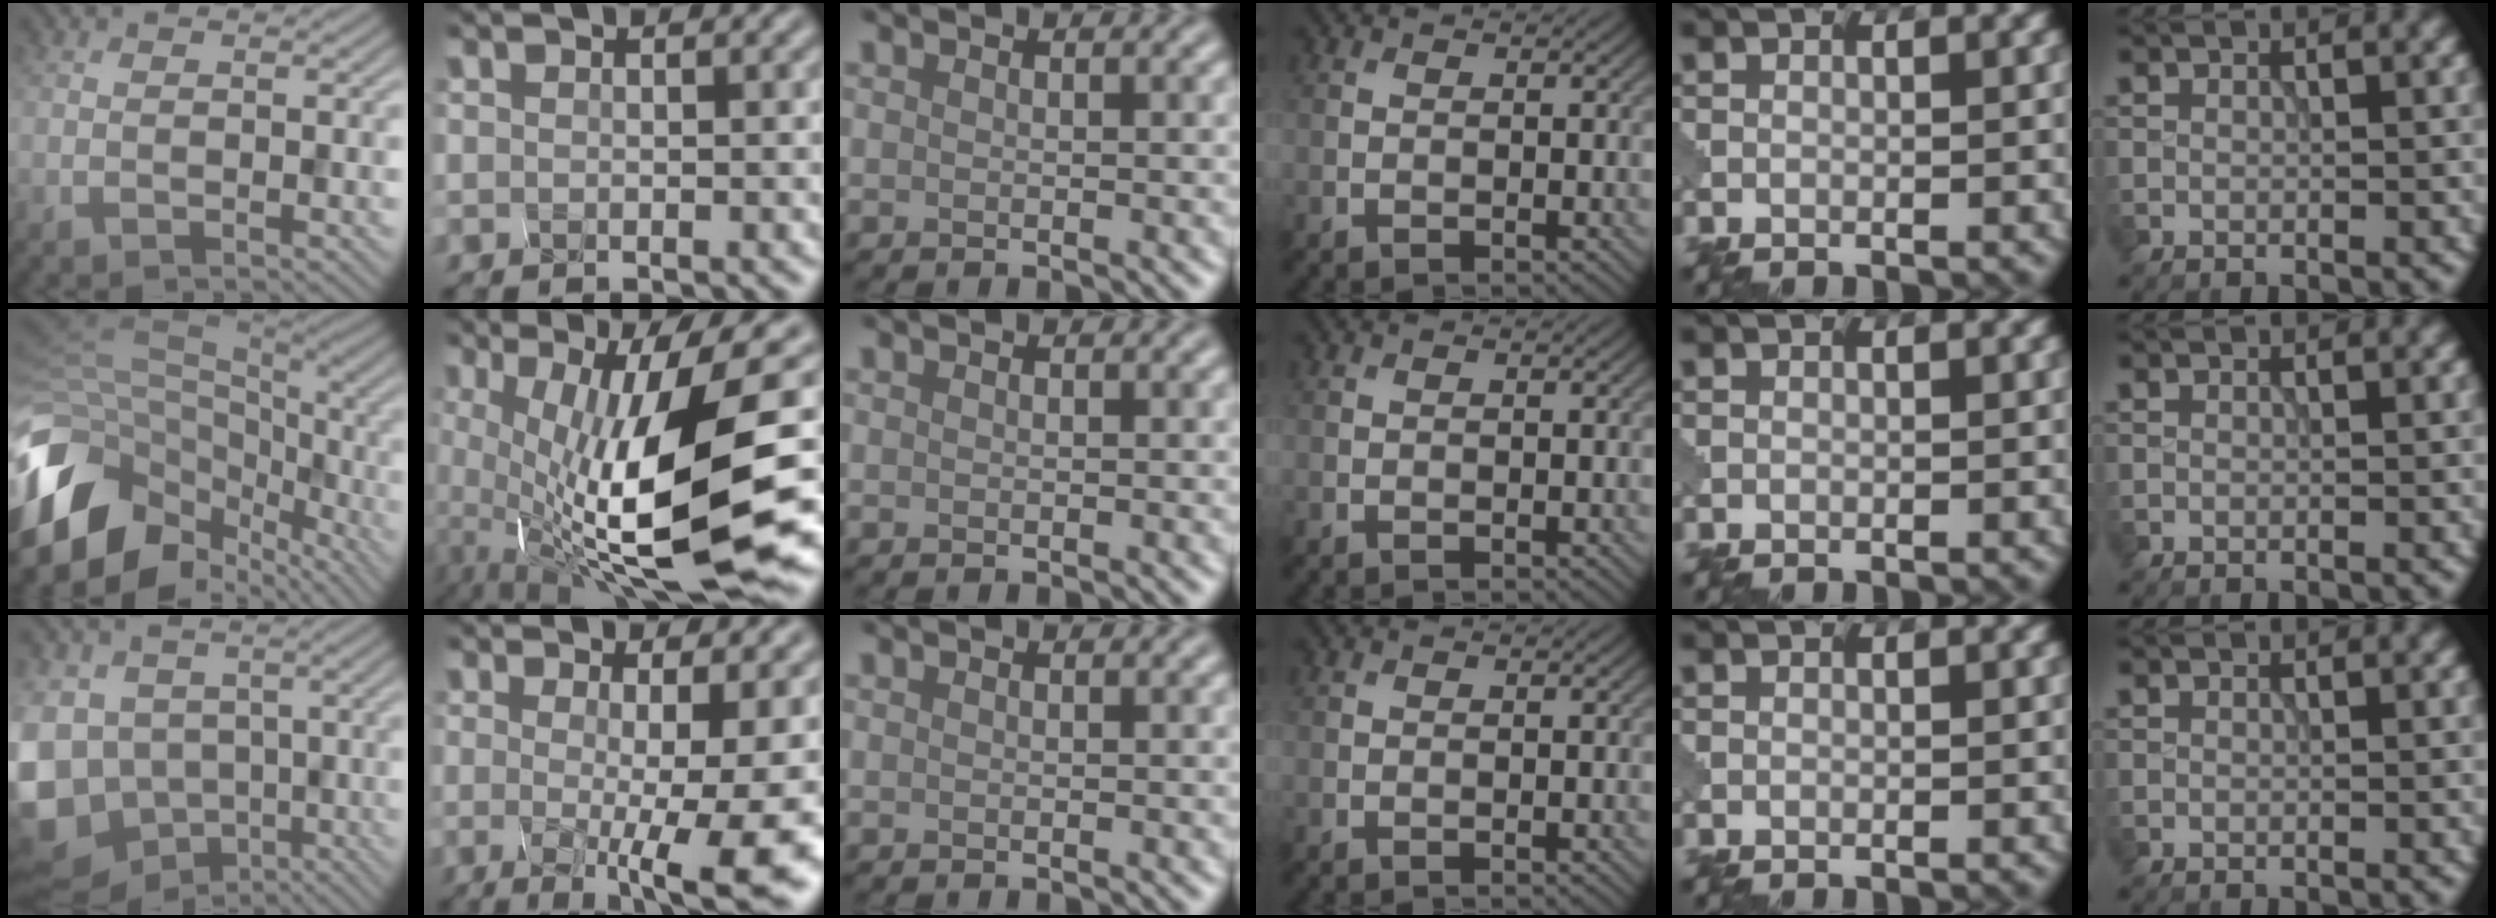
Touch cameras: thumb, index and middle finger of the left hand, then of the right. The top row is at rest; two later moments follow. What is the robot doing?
{"motion": "squeeze", "object": "hand grip exerciser"}